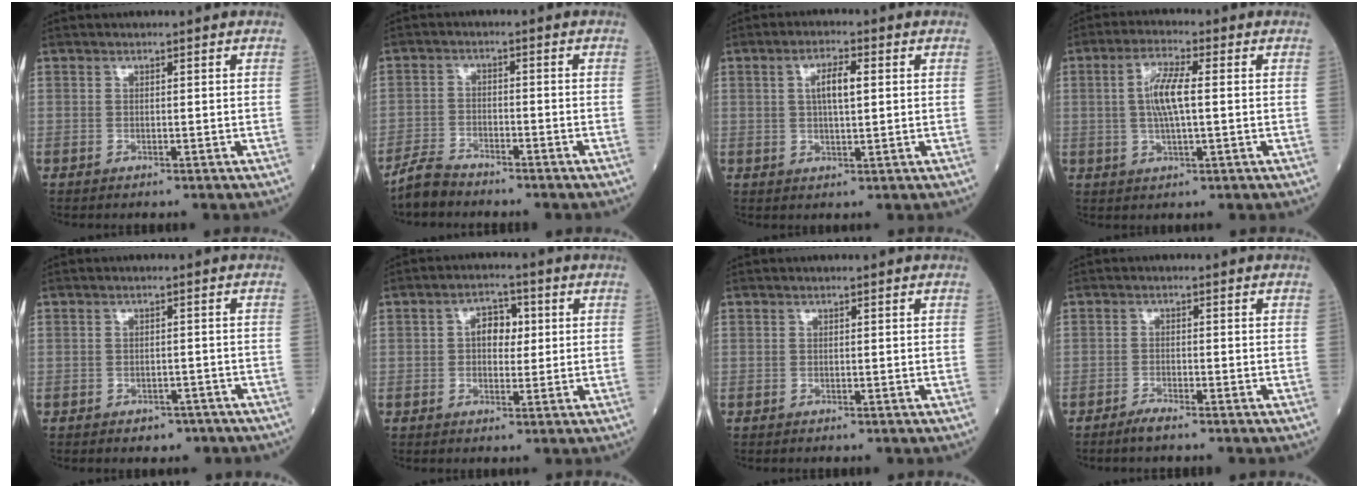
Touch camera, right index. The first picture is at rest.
{"total": 3.8, "force": [-3.7, 0.8, 0.7], "torque": [-0.019, -0.009, -0.073]}
{"total": 4.4, "force": [1.0, 1.2, 4.2], "torque": [-0.075, 0.008, 0.015]}
{"total": 6.5, "force": [0.5, 1.1, 6.3], "torque": [-0.132, 0.005, 0.009]}
{"total": 3.3, "force": [-2.4, 2.0, 1.0], "torque": [-0.013, 0.006, -0.021]}
{"total": 4.4, "force": [0.6, 2.9, 3.3], "torque": [-0.047, 0.016, 0.008]}
{"total": 0.0}
{"total": 1.9, "force": [-1.6, -0.1, 0.9], "torque": [-0.024, -0.004, -0.033]}